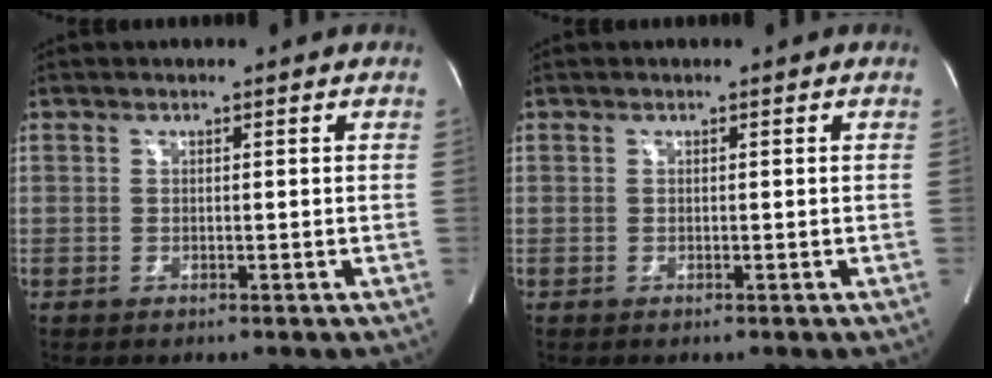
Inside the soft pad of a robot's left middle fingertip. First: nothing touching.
{"total": 0.0}